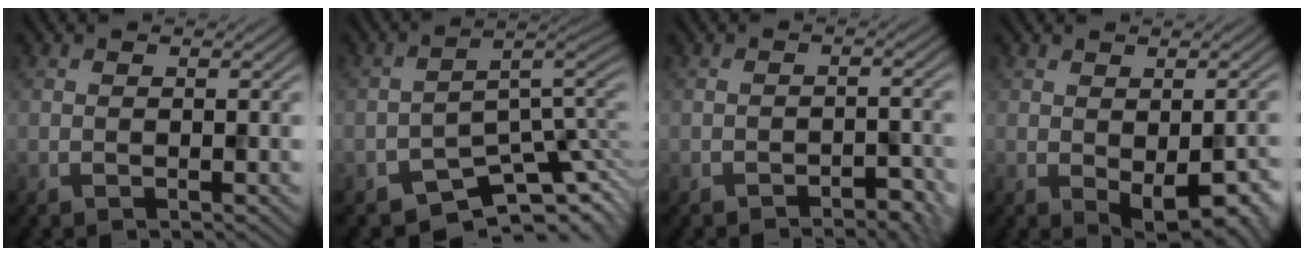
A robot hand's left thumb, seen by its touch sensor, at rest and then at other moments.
{"total": 6.6, "force": [-5.6, 2.4, 2.6], "torque": [-0.024, -0.017, -0.087]}
{"total": 3.3, "force": [-2.9, 0.6, 1.3], "torque": [-0.015, 0.010, -0.033]}
{"total": 5.5, "force": [-1.9, 2.4, 4.6], "torque": [-0.062, -0.017, -0.002]}